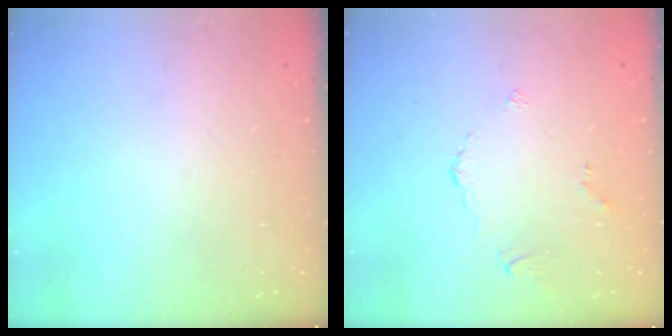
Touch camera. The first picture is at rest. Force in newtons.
{"total": 2.6, "press": 2.6, "slide": 0.6}